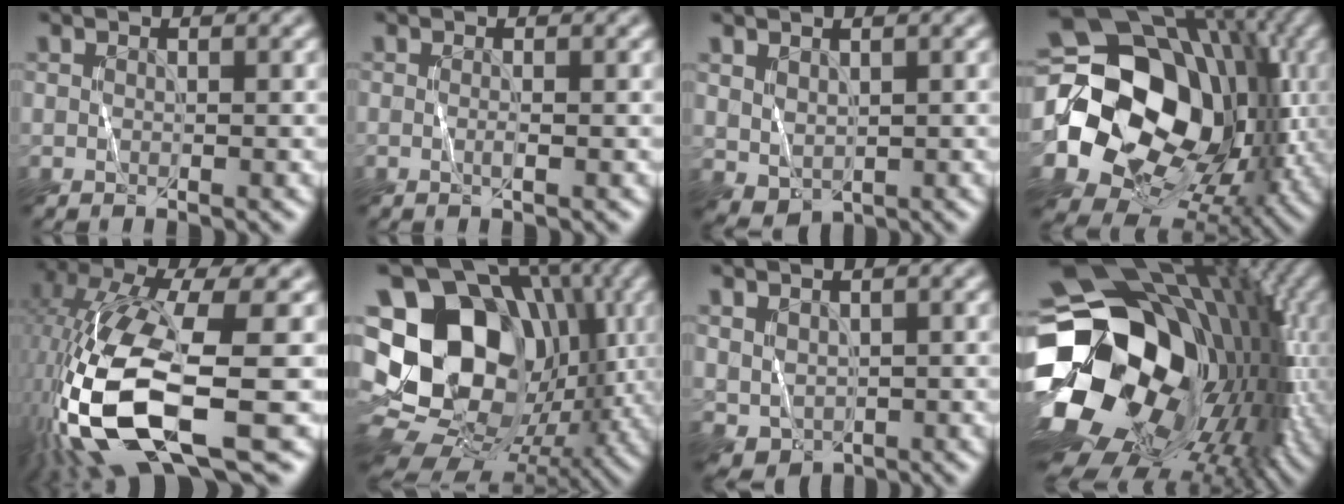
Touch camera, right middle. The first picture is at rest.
{"total": 0.7, "force": [-0.1, 0.0, 0.7], "torque": [-0.015, -0.004, -0.004]}
{"total": 1.9, "force": [0.7, 1.3, 1.2], "torque": [-0.028, -0.005, 0.021]}
{"total": 19.3, "force": [-0.9, 15.5, 11.5], "torque": [-0.198, -0.030, -0.002]}
{"total": 14.3, "force": [-5.0, 4.4, 12.6], "torque": [-0.280, -0.012, -0.085]}
{"total": 20.1, "force": [0.8, 16.4, 11.5], "torque": [-0.197, 0.008, 0.015]}
{"total": 2.3, "force": [0.4, 1.7, 1.5], "torque": [-0.036, -0.009, 0.016]}
{"total": 21.1, "force": [-2.9, 15.9, 13.5], "torque": [-0.261, -0.018, -0.033]}